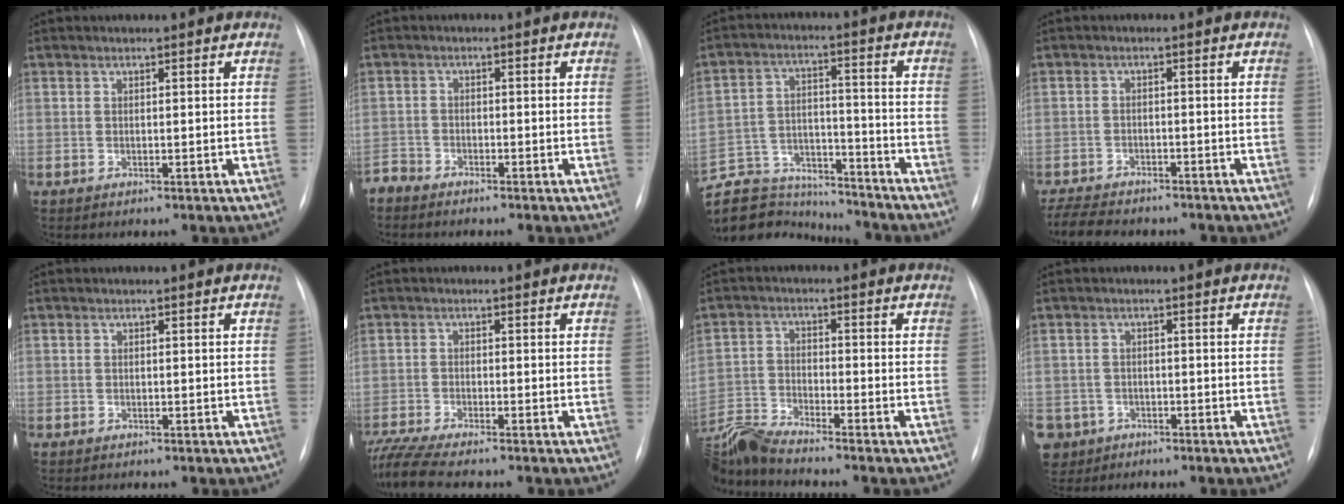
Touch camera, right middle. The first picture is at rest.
{"total": 2.6, "force": [-2.5, 0.4, -0.3], "torque": [0.010, -0.008, -0.051]}
{"total": 12.8, "force": [-12.0, 3.4, 2.8], "torque": [-0.049, 0.020, -0.197]}
{"total": 9.9, "force": [-8.7, 3.0, 3.7], "torque": [-0.076, -0.006, -0.128]}
{"total": 0.6, "force": [-0.4, 0.5, 0.0], "torque": [-0.005, 0.003, -0.006]}
{"total": 7.3, "force": [-6.6, -0.5, 3.1], "torque": [-0.062, -0.017, -0.119]}
{"total": 8.9, "force": [-8.4, -1.2, 2.4], "torque": [-0.059, -0.011, -0.167]}
{"total": 8.3, "force": [-4.4, 6.8, 1.6], "torque": [-0.056, 0.004, -0.072]}